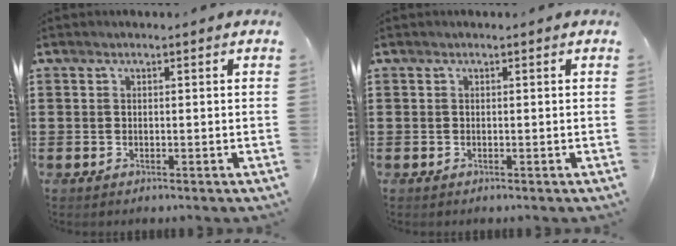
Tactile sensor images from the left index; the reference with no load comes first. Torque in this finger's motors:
{"motor_torque": [0.00, 0.00, 0.01, -0.01]}